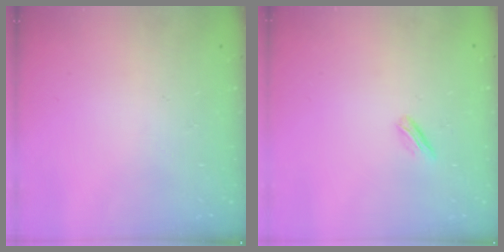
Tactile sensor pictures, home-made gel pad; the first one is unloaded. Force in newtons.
{"total": 2.4, "press": 2.3, "slide": 0.6}